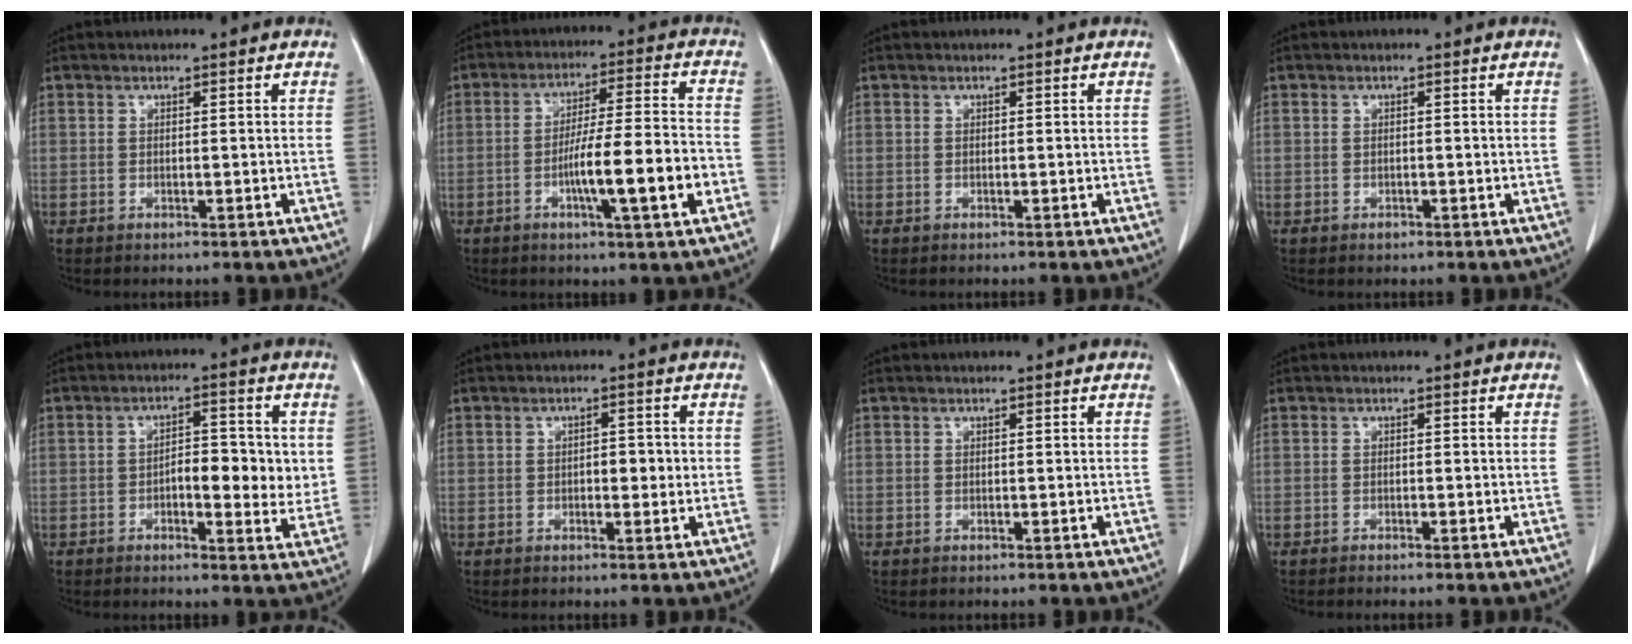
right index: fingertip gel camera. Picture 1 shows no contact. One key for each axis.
{"total": 11.6, "fx": -3.5, "fy": 0.3, "fz": 11.0, "tx": -0.177, "ty": 0.002, "tz": -0.057}
{"total": 0.0}
{"total": 0.7, "fx": -0.4, "fy": 0.6, "fz": 0.2, "tx": -0.001, "ty": 0.002, "tz": -0.006}
{"total": 7.5, "fx": -0.1, "fy": 2.9, "fz": 6.9, "tx": -0.093, "ty": 0.005, "tz": -0.003}
{"total": 2.8, "fx": -0.1, "fy": 1.2, "fz": 2.5, "tx": -0.037, "ty": 0.003, "tz": 0.000}
{"total": 0.0}
{"total": 1.6, "fx": -1.4, "fy": -0.2, "fz": 0.9, "tx": -0.012, "ty": 0.001, "tz": -0.017}